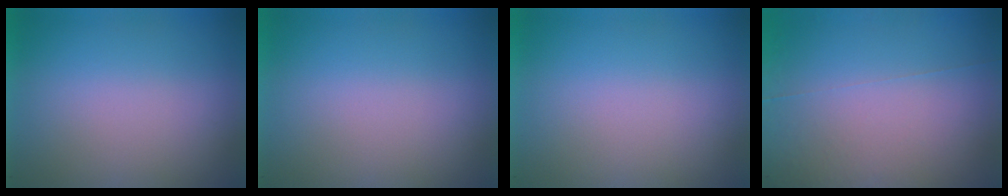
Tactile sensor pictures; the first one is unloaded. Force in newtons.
{"total": 0.0}
{"total": 0.0}
{"total": 4.4}